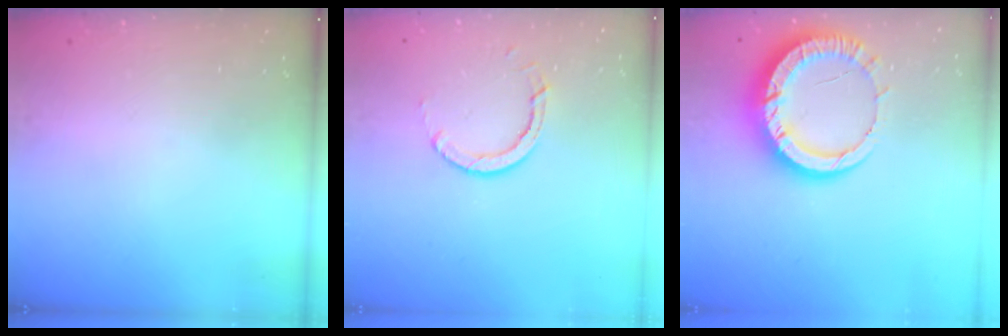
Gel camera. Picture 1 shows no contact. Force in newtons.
{"total": 5.6, "press": 5.6, "slide": 0.2}
{"total": 14.2, "press": 14.1, "slide": 1.5}